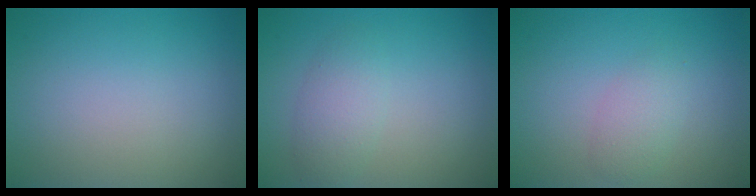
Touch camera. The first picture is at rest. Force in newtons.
{"total": 2.4, "press": 2.4, "slide": 0.1}
{"total": 1.8, "press": 1.8, "slide": 0.1}